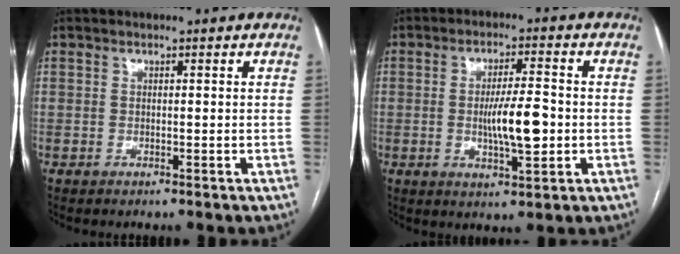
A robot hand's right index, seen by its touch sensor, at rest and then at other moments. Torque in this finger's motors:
{"motor_torque": [0.29, -0.08, 0.19, 0.05]}